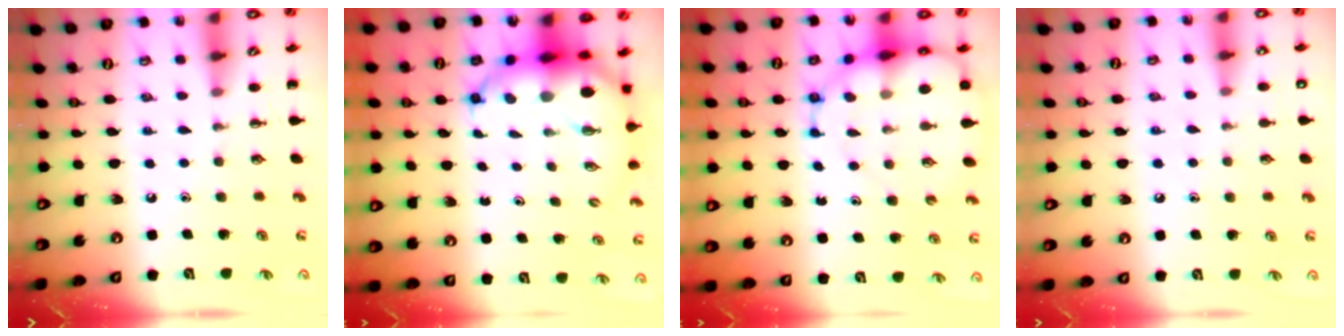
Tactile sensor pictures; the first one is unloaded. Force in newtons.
{"total": 10.9, "press": 10.4, "slide": 3.1}
{"total": 16.2, "press": 15.6, "slide": 4.1}
{"total": 5.7, "press": 5.4, "slide": 1.6}